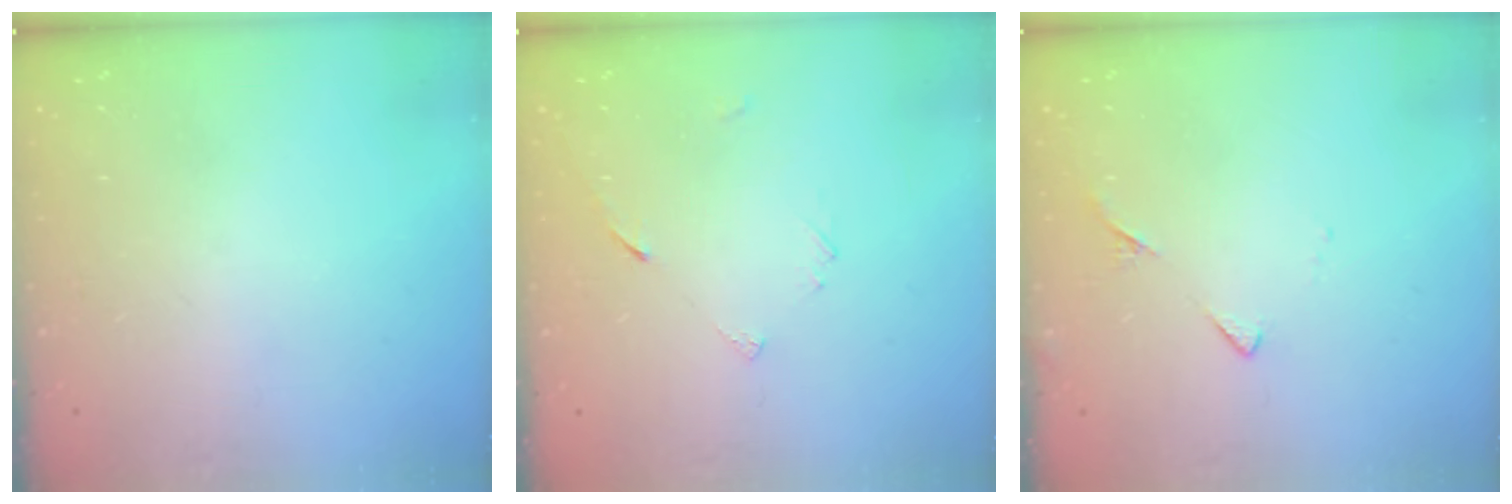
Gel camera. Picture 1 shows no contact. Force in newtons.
{"total": 3.5, "press": 3.5, "slide": 0.3}
{"total": 4.8, "press": 4.8, "slide": 0.5}